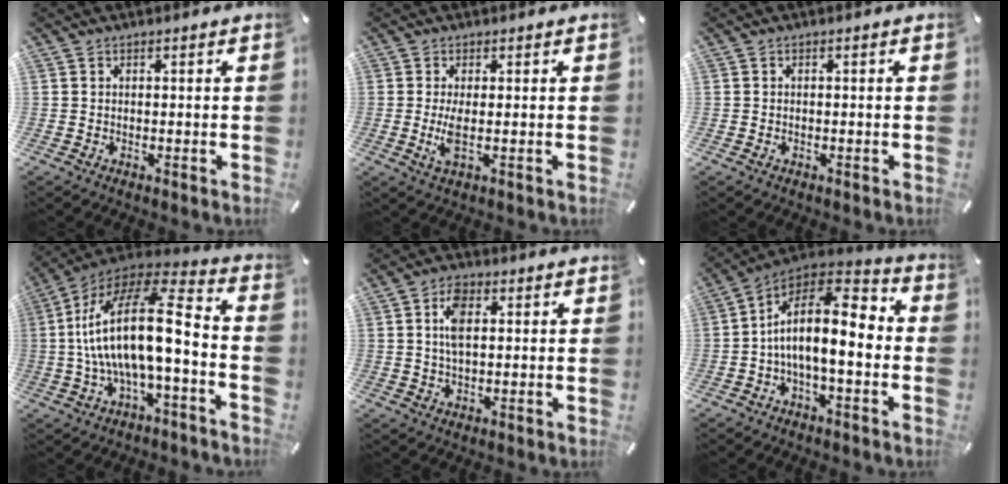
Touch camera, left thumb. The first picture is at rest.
{"total": 4.4, "force": [-0.1, 1.1, 4.3], "torque": [-0.097, -0.011, -0.006]}
{"total": 0.8, "force": [-0.4, 0.4, 0.5], "torque": [-0.010, 0.000, -0.008]}
{"total": 20.2, "force": [-0.8, 7.5, 18.7], "torque": [-0.369, -0.002, -0.016]}
{"total": 6.2, "force": [1.6, 3.5, 4.9], "torque": [-0.098, 0.001, 0.022]}
{"total": 14.6, "force": [-1.6, 6.6, 12.9], "torque": [-0.226, -0.004, -0.035]}